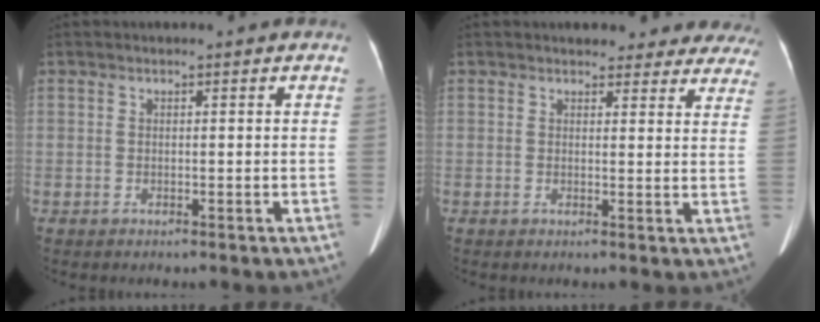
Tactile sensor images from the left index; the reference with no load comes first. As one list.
[{"total": 13.3, "force": [12.2, 4.5, 2.6], "torque": [0.016, -0.015, 0.111]}]